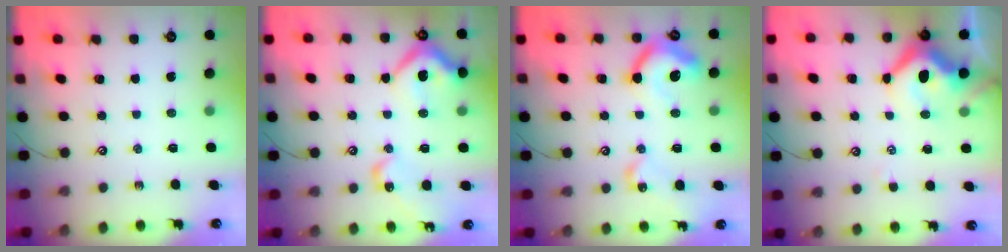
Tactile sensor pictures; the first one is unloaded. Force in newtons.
{"total": 16.7, "press": 16.6, "slide": 1.7}
{"total": 16.3, "press": 16.3, "slide": 1.3}
{"total": 8.6, "press": 8.4, "slide": 1.8}